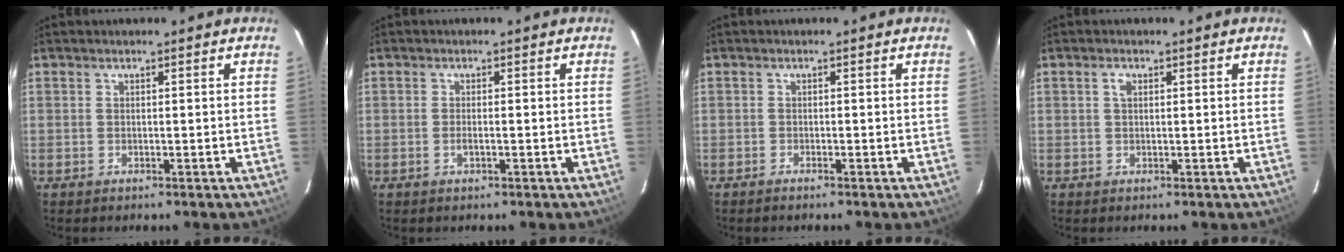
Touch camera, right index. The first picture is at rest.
{"total": 1.2, "force": [-0.5, 0.2, 1.1], "torque": [-0.022, -0.001, -0.009]}
{"total": 0.7, "force": [-0.7, 0.0, 0.3], "torque": [-0.007, -0.001, -0.014]}
{"total": 1.3, "force": [0.4, 0.8, 0.9], "torque": [-0.018, 0.005, 0.006]}